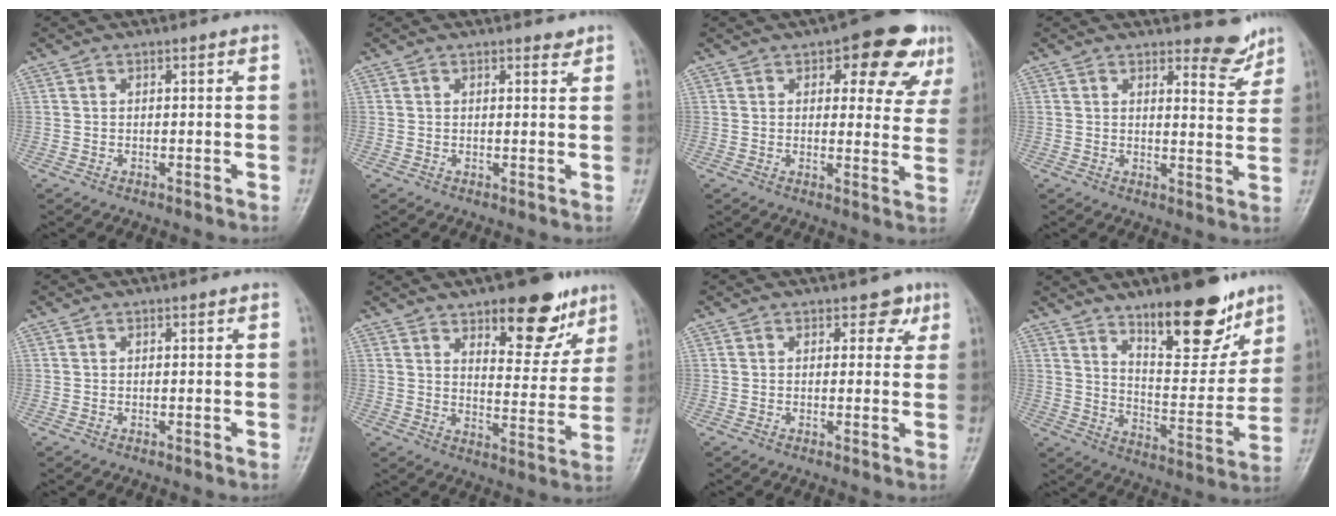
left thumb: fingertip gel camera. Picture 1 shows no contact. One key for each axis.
{"total": 1.3, "fx": 1.1, "fy": 0.5, "fz": 0.5, "tx": -0.002, "ty": -0.008, "tz": 0.013}
{"total": 12.7, "fx": 6.6, "fy": 5.7, "fz": 9.2, "tx": -0.065, "ty": -0.017, "tz": 0.077}
{"total": 5.3, "fx": 4.6, "fy": 1.9, "fz": 2.0, "tx": -0.006, "ty": -0.042, "tz": 0.058}
{"total": 0.0}
{"total": 14.9, "fx": 9.3, "fy": 6.5, "fz": 9.6, "tx": -0.075, "ty": -0.054, "tz": 0.132}
{"total": 3.1, "fx": 1.7, "fy": 2.1, "fz": 1.5, "tx": 0.009, "ty": -0.005, "tz": 0.015}
{"total": 17.4, "fx": 11.9, "fy": 6.2, "fz": 11.2, "tx": -0.115, "ty": -0.084, "tz": 0.192}